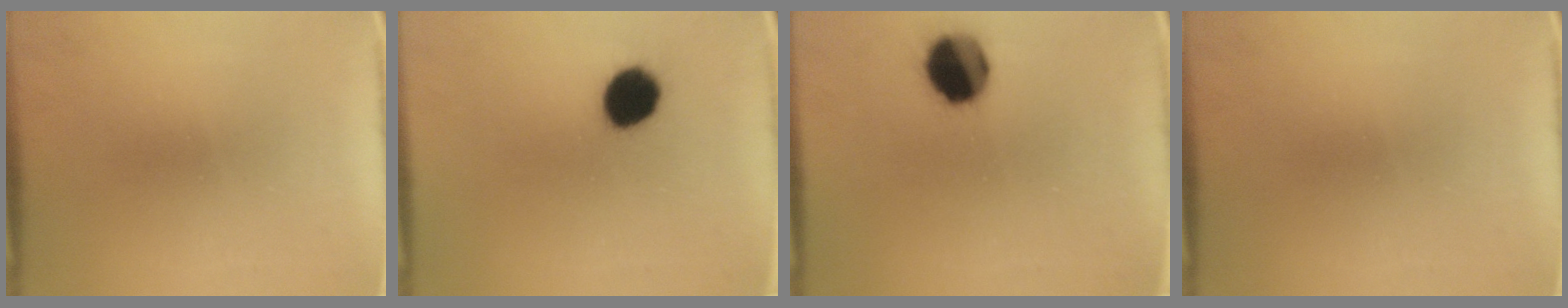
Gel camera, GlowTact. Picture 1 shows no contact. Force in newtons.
{"total": 9.1}
{"total": 11.7}
{"total": 0.0}